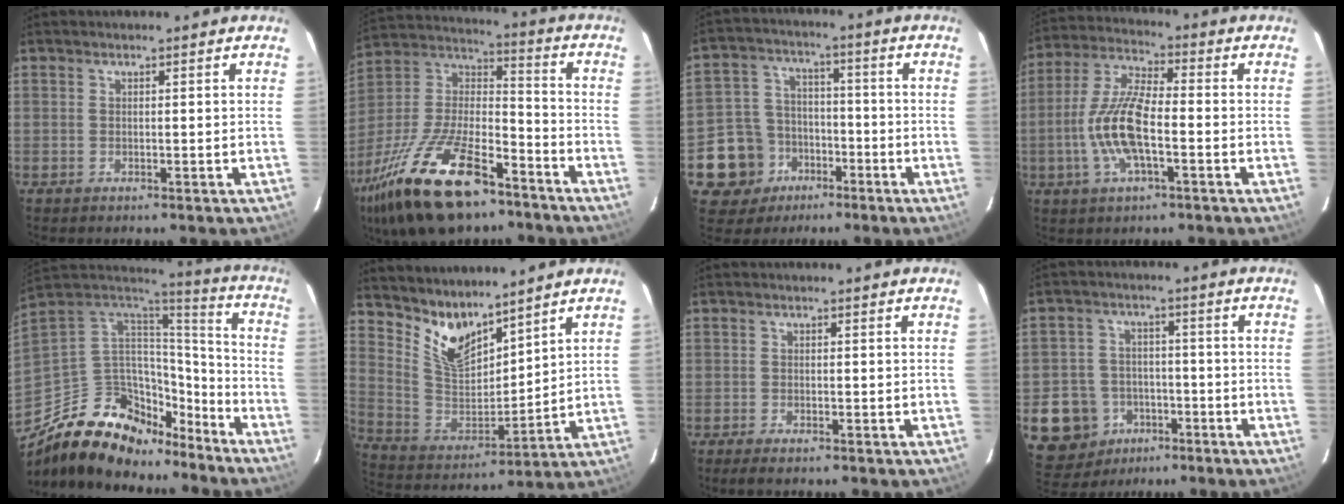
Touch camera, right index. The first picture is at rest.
{"total": 26.7, "force": [-16.7, 10.8, 17.8], "torque": [-0.365, -0.019, -0.284]}
{"total": 11.2, "force": [-5.5, 9.5, 2.1], "torque": [-0.076, 0.034, -0.079]}
{"total": 12.2, "force": [-3.2, 3.8, 11.2], "torque": [-0.238, 0.001, -0.065]}
{"total": 22.7, "force": [-15.5, 13.1, 10.3], "torque": [-0.219, 0.029, -0.236]}
{"total": 11.0, "force": [8.9, 4.2, 4.9], "torque": [-0.102, -0.014, 0.183]}
{"total": 2.2, "force": [-1.8, 0.3, 1.2], "torque": [-0.030, -0.007, -0.033]}
{"total": 11.1, "force": [-4.5, 9.9, 2.1], "torque": [-0.088, 0.028, -0.060]}